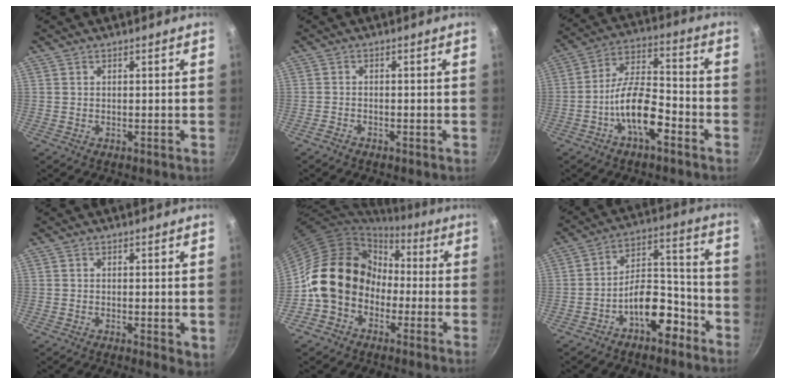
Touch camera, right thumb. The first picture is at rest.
{"total": 1.2, "force": [-1.1, 0.3, 0.4], "torque": [-0.022, 0.014, -0.025]}
{"total": 12.0, "force": [-5.4, 4.8, 9.5], "torque": [-0.158, 0.048, -0.103]}
{"total": 3.1, "force": [-0.3, 1.3, 2.9], "torque": [-0.037, -0.011, -0.004]}
{"total": 14.9, "force": [-1.4, 12.4, 8.0], "torque": [-0.090, 0.049, -0.033]}
{"total": 11.5, "force": [-6.3, 5.9, 7.5], "torque": [-0.083, 0.081, -0.096]}